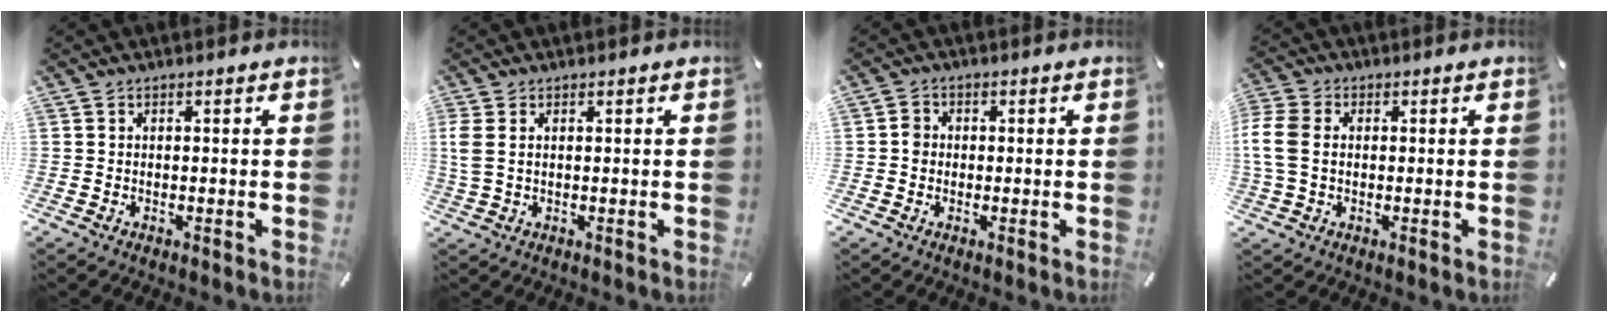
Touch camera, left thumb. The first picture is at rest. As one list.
[{"total": 3.0, "force": [0.9, 1.4, 2.6], "torque": [-0.068, -0.004, 0.012]}, {"total": 2.3, "force": [-0.3, 2.1, 0.9], "torque": [-0.017, 0.007, -0.008]}, {"total": 7.7, "force": [0.3, 5.7, 5.2], "torque": [-0.135, 0.003, 0.003]}]